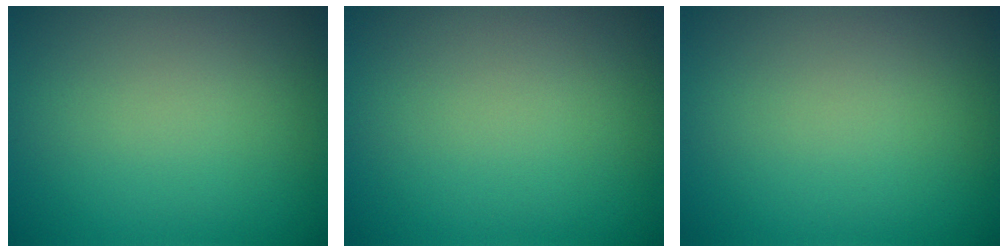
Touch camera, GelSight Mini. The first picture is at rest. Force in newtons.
{"total": 0.0}
{"total": 0.0}